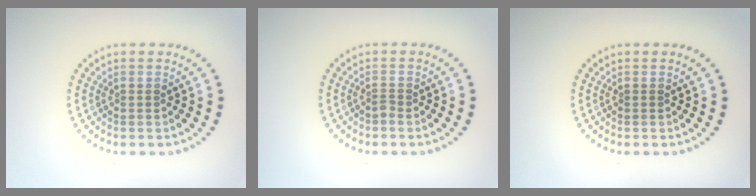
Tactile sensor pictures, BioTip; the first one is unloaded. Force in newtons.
{"total": 0.7, "press": 0.4, "slide": 0.5}
{"total": 0.0}